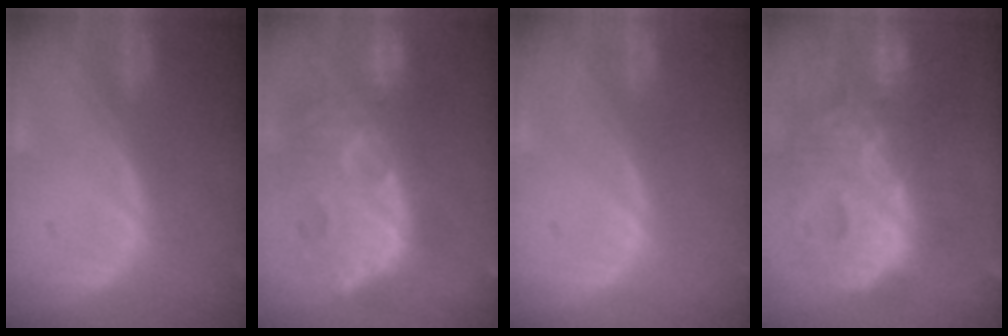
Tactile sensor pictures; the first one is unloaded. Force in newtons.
{"total": 13.4, "press": 12.4, "slide": 5.0}
{"total": 0.0}
{"total": 14.6, "press": 12.7, "slide": 7.3}